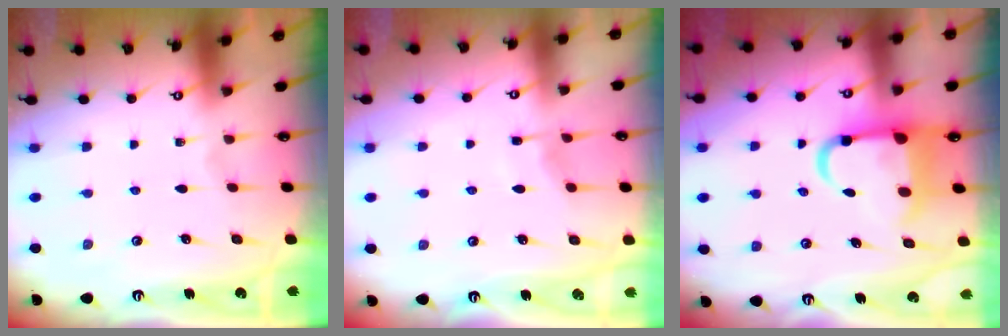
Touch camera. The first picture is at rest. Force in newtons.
{"total": 4.0, "press": 4.0, "slide": 0.6}
{"total": 10.9, "press": 10.6, "slide": 2.4}